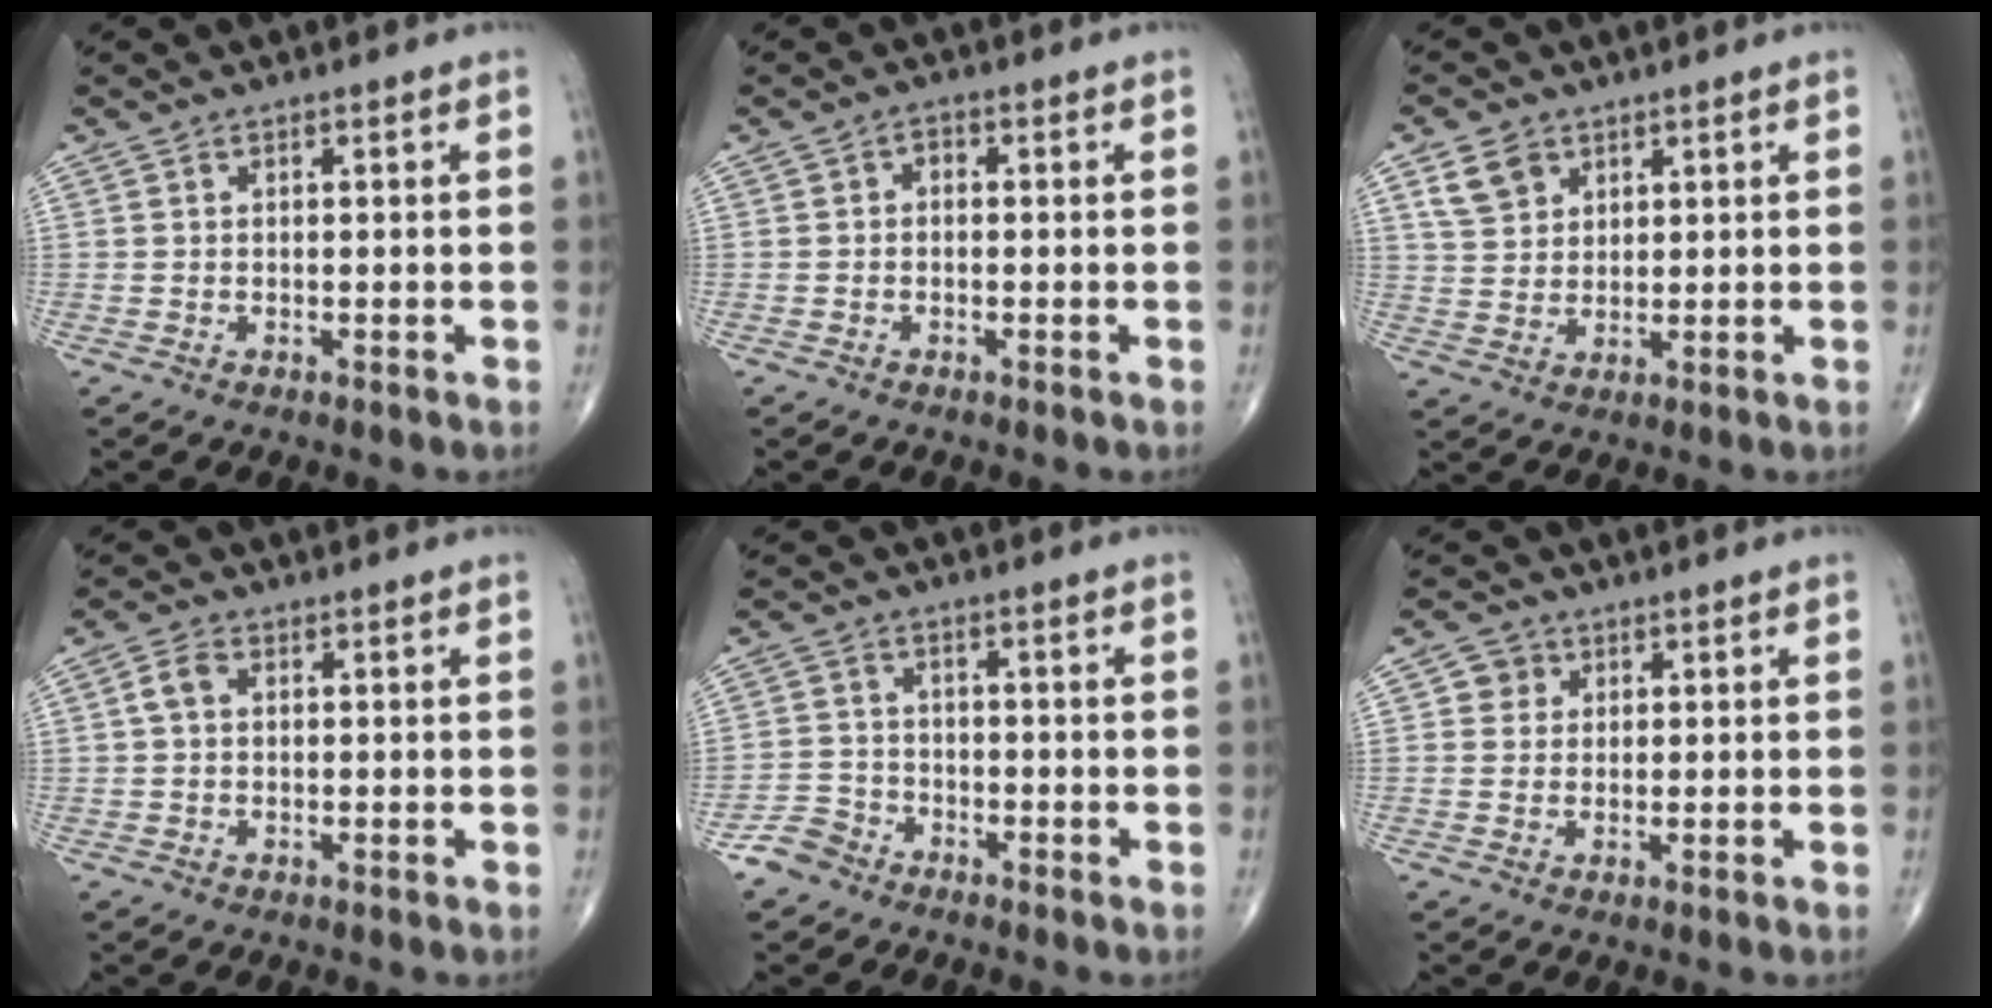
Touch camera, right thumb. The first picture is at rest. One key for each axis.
{"total": 1.6, "fx": -0.2, "fy": 1.2, "fz": 1.1, "tx": -0.004, "ty": 0.009, "tz": -0.012}
{"total": 5.9, "fx": 3.1, "fy": 4.3, "fz": 2.5, "tx": -0.031, "ty": -0.011, "tz": 0.064}
{"total": 3.0, "fx": 0.4, "fy": 2.1, "fz": 2.1, "tx": -0.041, "ty": 0.009, "tz": 0.005}
{"total": 4.4, "fx": -3.3, "fy": 2.8, "fz": 0.4, "tx": 0.003, "ty": 0.014, "tz": -0.071}
{"total": 3.1, "fx": 0.9, "fy": 2.9, "fz": 0.6, "tx": 0.010, "ty": 0.001, "tz": 0.007}